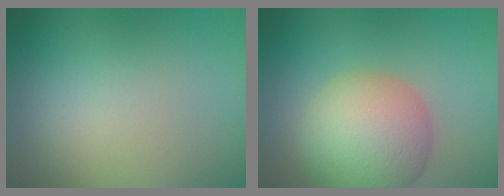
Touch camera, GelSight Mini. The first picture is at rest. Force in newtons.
{"total": 8.1, "press": 8.1, "slide": 0.3}